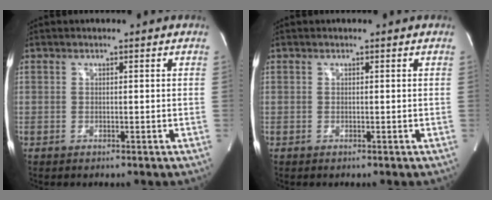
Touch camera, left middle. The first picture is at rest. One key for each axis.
{"total": 0.0}